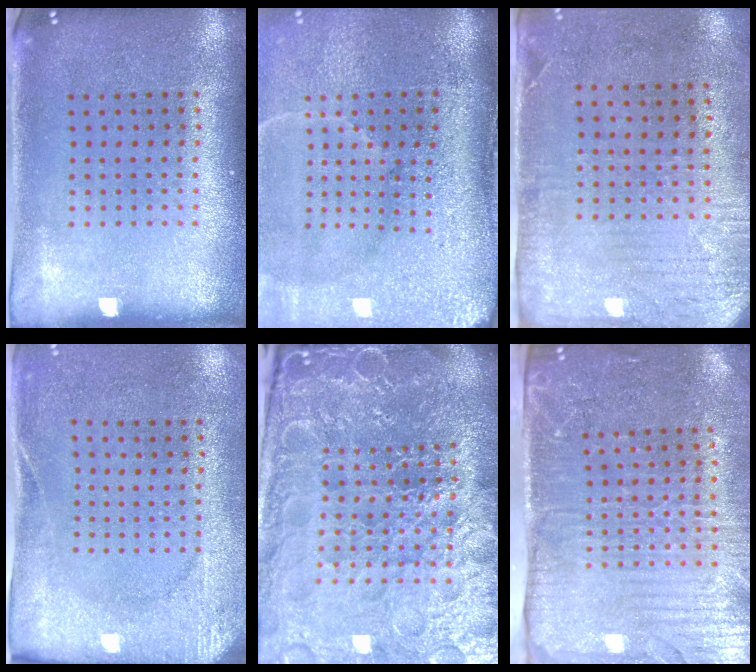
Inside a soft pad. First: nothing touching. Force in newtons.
{"total": 5.0, "press": 4.2, "slide": 2.7}
{"total": 3.0, "press": 2.4, "slide": 1.9}
{"total": 2.6, "press": 2.0, "slide": 1.6}
{"total": 5.5, "press": 5.1, "slide": 2.2}
{"total": 4.3, "press": 3.6, "slide": 2.3}